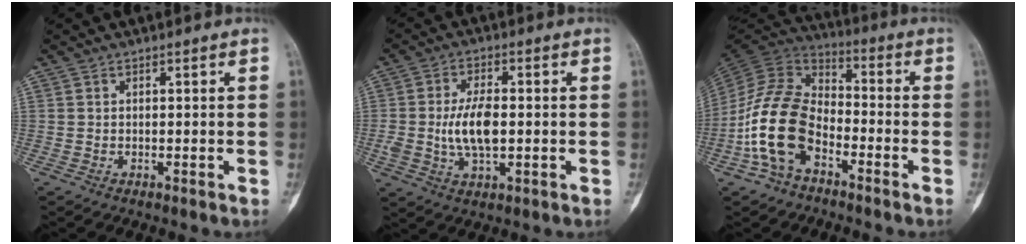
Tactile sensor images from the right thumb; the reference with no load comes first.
{"total": 8.3, "force": [-0.3, 4.0, 7.3], "torque": [-0.143, 0.001, -0.004]}
{"total": 15.2, "force": [-5.9, 9.3, 10.5], "torque": [-0.199, 0.050, -0.125]}